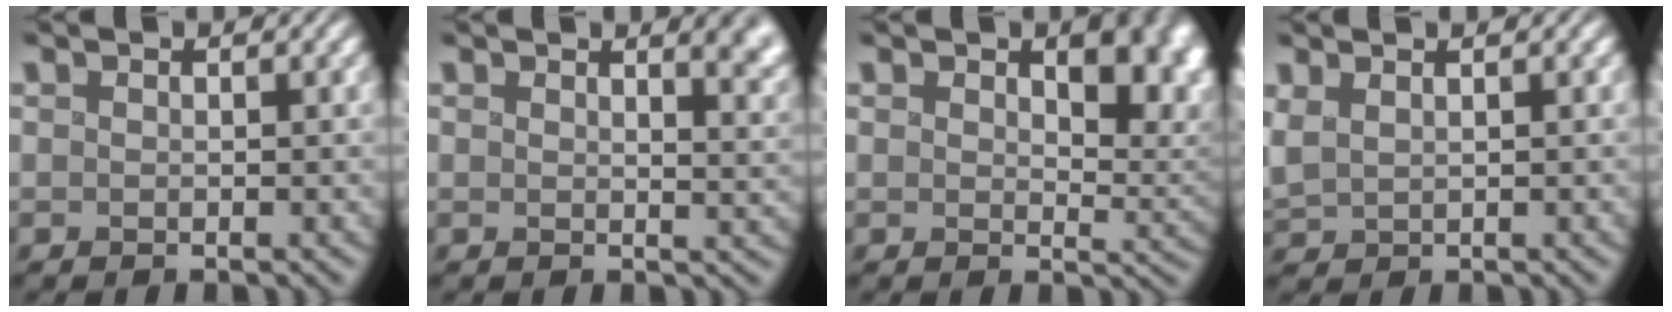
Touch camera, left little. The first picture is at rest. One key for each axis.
{"total": 4.4, "fx": 3.1, "fy": 1.7, "fz": 2.6, "tx": -0.038, "ty": -0.006, "tz": 0.052}
{"total": 6.7, "fx": 2.3, "fy": 4.1, "fz": 4.7, "tx": -0.071, "ty": -0.020, "tz": 0.046}
{"total": 2.4, "fx": 0.6, "fy": 1.5, "fz": 1.8, "tx": -0.052, "ty": 0.003, "tz": 0.013}